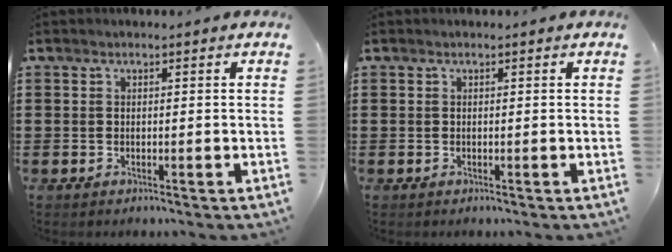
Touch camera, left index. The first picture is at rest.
{"total": 0.0}